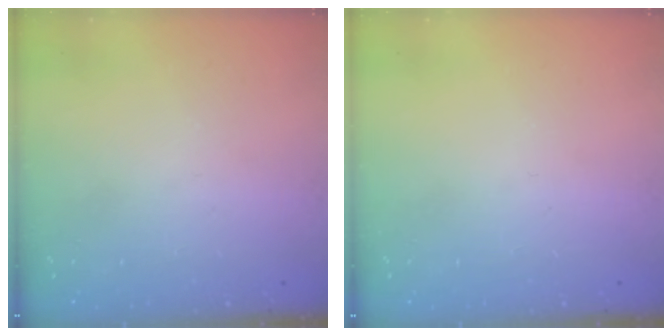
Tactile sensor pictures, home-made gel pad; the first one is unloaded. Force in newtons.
{"total": 0.0}